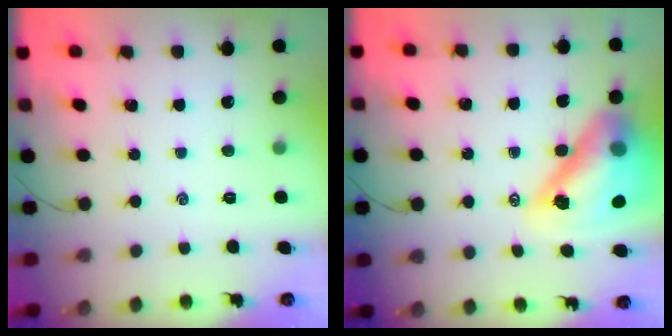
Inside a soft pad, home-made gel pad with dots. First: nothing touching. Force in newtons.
{"total": 19.3, "press": 18.5, "slide": 5.5}